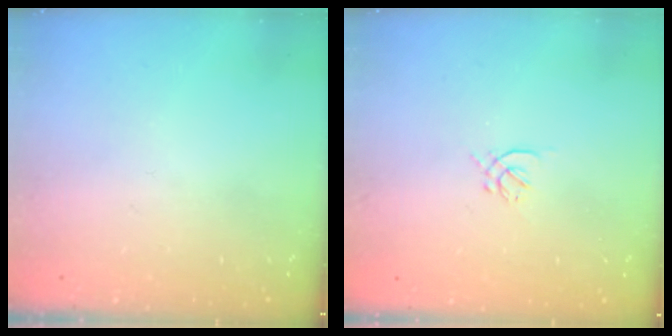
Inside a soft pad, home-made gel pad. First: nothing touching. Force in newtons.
{"total": 1.0, "press": 0.9, "slide": 0.4}